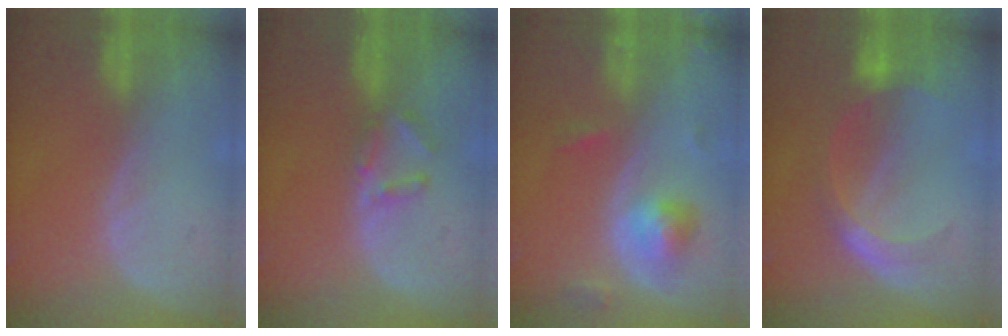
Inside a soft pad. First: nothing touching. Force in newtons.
{"total": 3.0, "press": 3.0, "slide": 0.4}
{"total": 5.2, "press": 5.0, "slide": 1.4}
{"total": 5.4, "press": 5.2, "slide": 1.3}